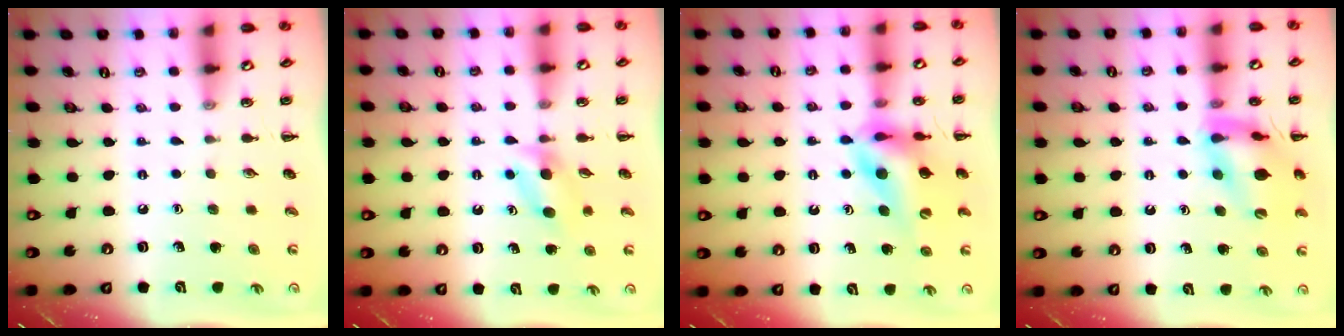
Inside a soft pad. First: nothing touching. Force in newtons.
{"total": 4.1, "press": 3.7, "slide": 1.6}
{"total": 11.8, "press": 11.2, "slide": 3.7}
{"total": 14.4, "press": 14.2, "slide": 2.0}